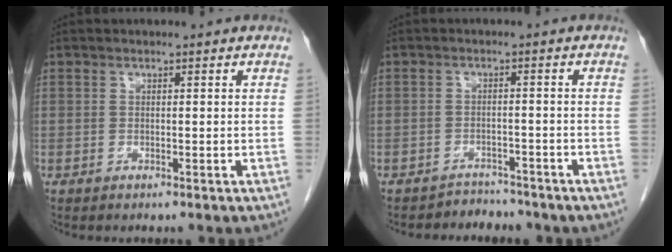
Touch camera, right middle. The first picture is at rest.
{"total": 3.7, "force": [-3.3, 1.6, -0.7], "torque": [0.010, 0.005, -0.050]}